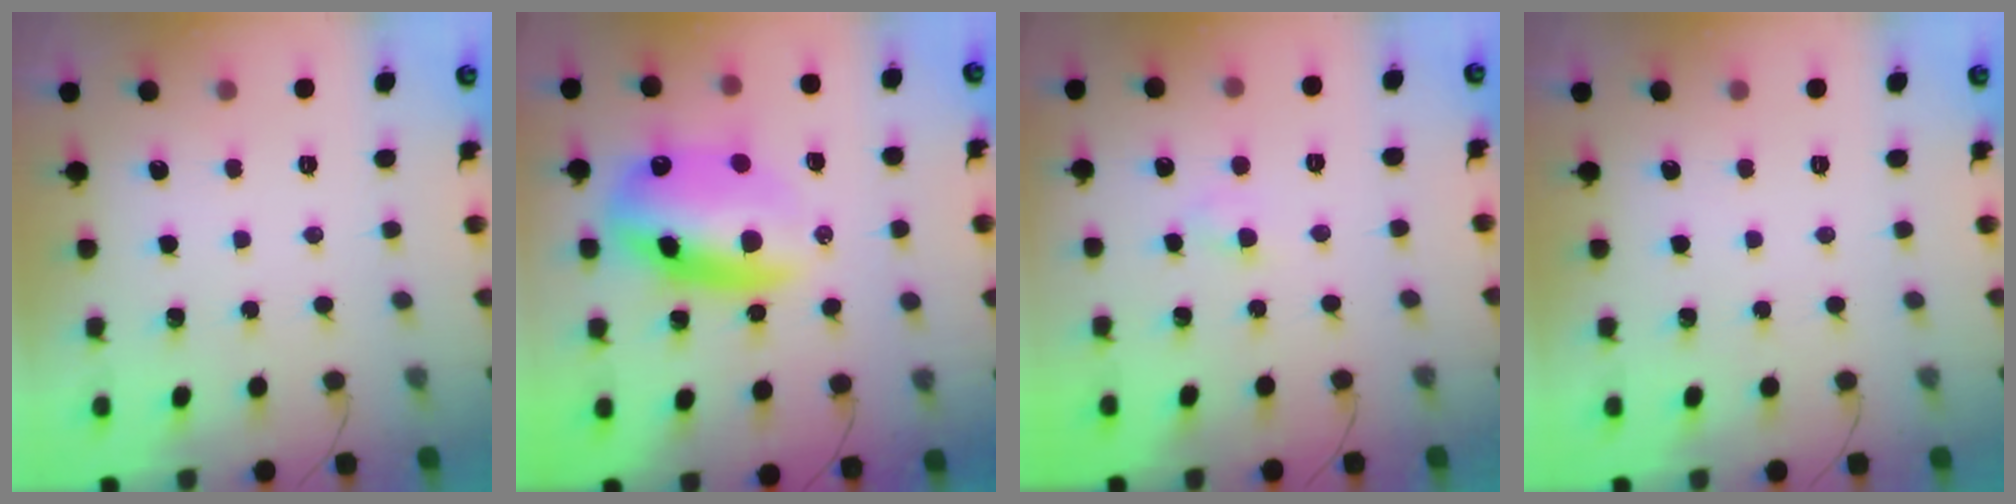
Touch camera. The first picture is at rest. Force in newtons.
{"total": 15.8, "press": 15.3, "slide": 4.2}
{"total": 2.5, "press": 2.3, "slide": 1.1}
{"total": 0.0}